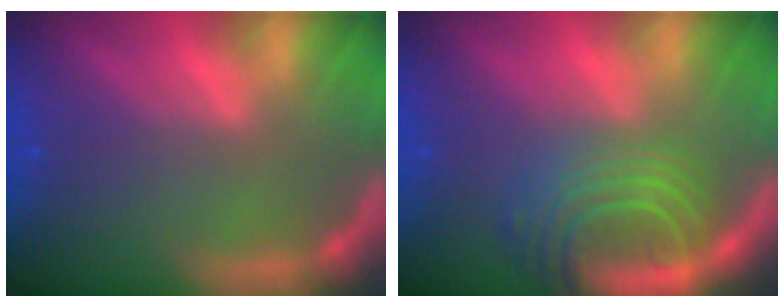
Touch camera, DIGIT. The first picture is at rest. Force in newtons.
{"total": 8.5}